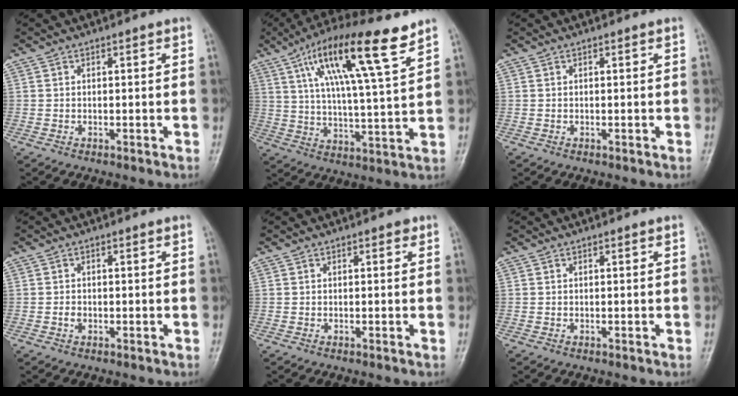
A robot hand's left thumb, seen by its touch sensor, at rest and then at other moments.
{"total": 17.9, "force": [9.8, 2.9, 14.6], "torque": [-0.245, -0.023, 0.169]}
{"total": 0.0}
{"total": 1.1, "force": [-0.3, 0.9, 0.6], "torque": [-0.008, 0.002, -0.006]}
{"total": 0.6, "force": [0.3, 0.4, 0.4], "torque": [0.002, 0.000, -0.001]}
{"total": 0.0}